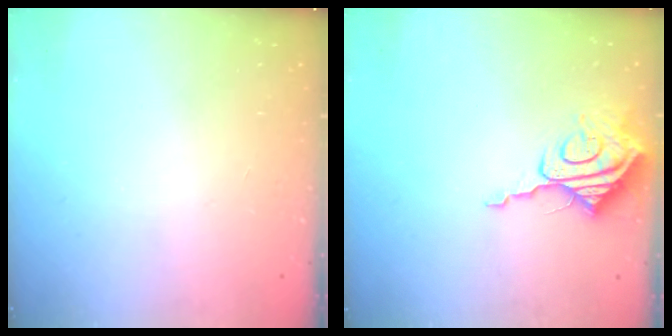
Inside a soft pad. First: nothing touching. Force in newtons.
{"total": 10.1, "press": 10.0, "slide": 0.9}